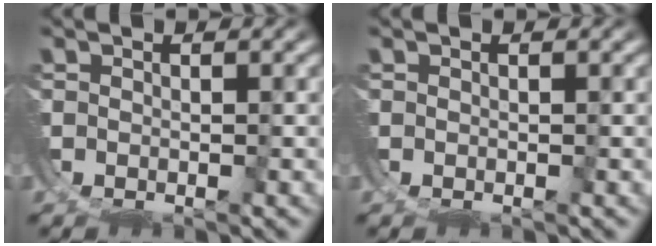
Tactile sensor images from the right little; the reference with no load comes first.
{"total": 0.0}